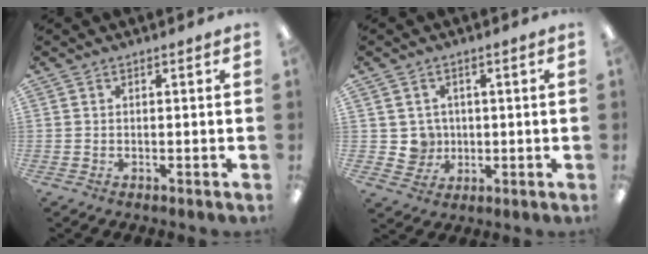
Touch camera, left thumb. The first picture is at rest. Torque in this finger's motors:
{"motor_torque": [0.00, 0.01, 0.02, -0.04, -0.03]}